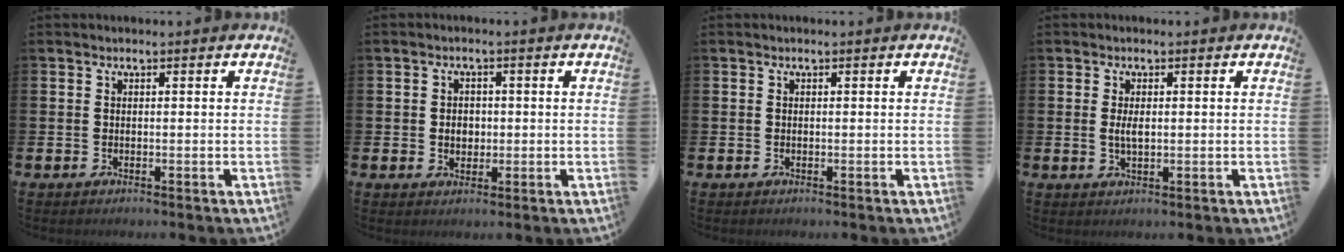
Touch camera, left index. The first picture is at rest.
{"total": 2.3, "force": [0.0, 2.0, 1.1], "torque": [-0.003, 0.000, -0.009]}
{"total": 0.0}
{"total": 2.2, "force": [0.2, 0.9, 2.0], "torque": [-0.032, 0.001, 0.000]}